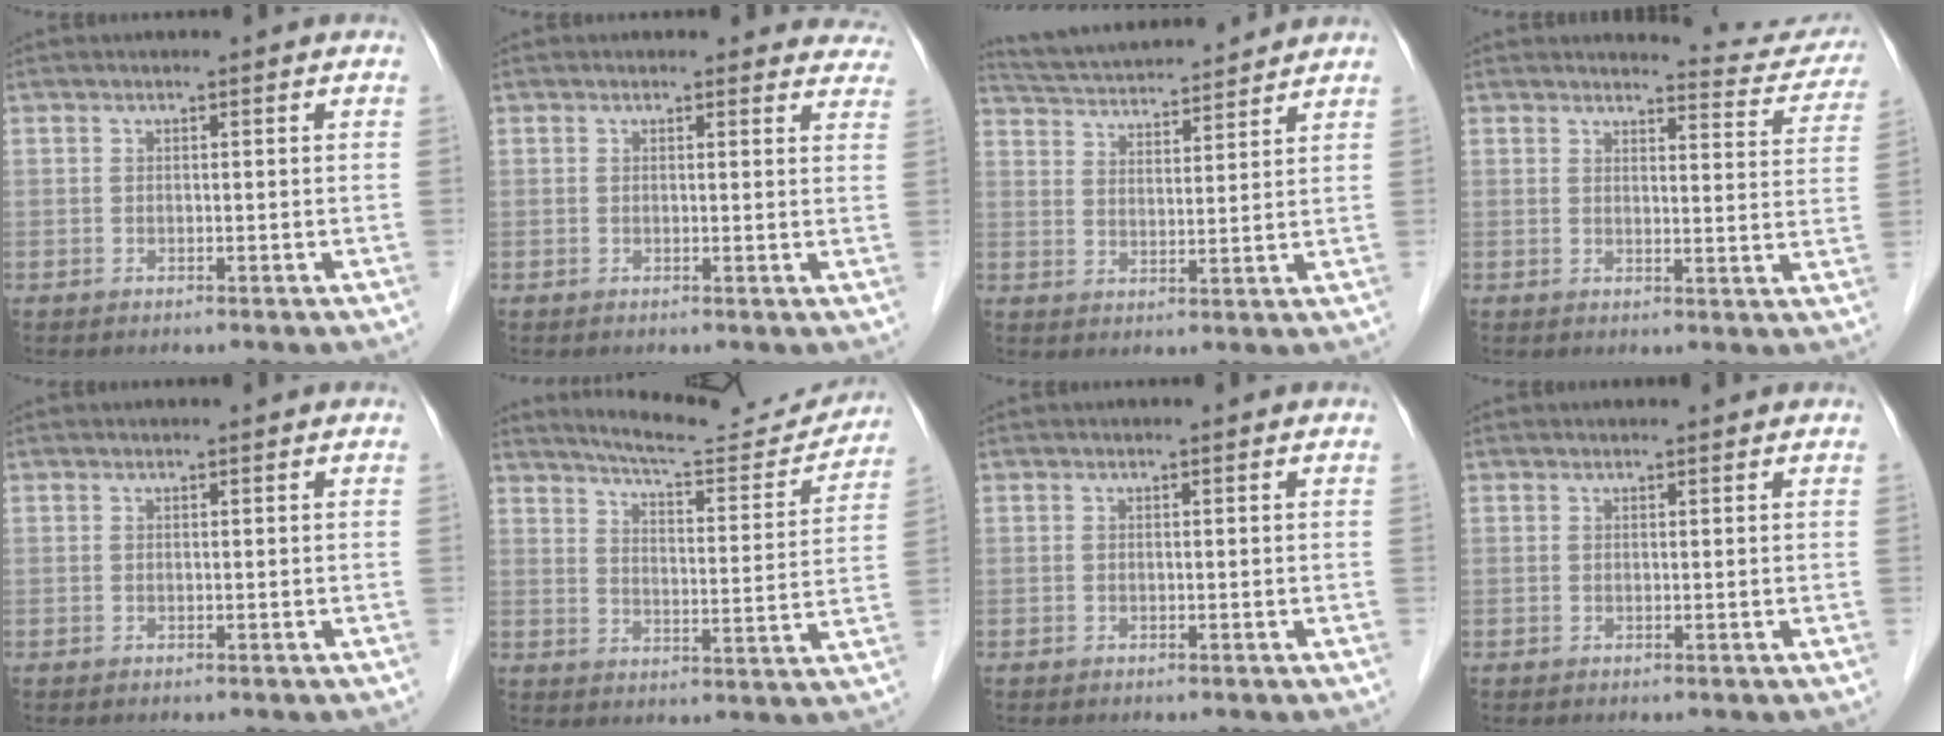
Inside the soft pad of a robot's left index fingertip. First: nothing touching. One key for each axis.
{"total": 5.8, "fx": 5.3, "fy": 2.4, "fz": -0.2, "tx": 0.042, "ty": -0.013, "tz": 0.020}
{"total": 13.8, "fx": 13.0, "fy": 1.7, "fz": 4.2, "tx": -0.078, "ty": 0.026, "tz": 0.203}
{"total": 7.6, "fx": 7.6, "fy": 0.9, "fz": -0.4, "tx": 0.016, "ty": -0.038, "tz": 0.068}
{"total": 0.0}
{"total": 15.3, "fx": 14.8, "fy": 1.5, "fz": 3.5, "tx": -0.053, "ty": -0.032, "tz": 0.198}
{"total": 0.0}
{"total": 0.9, "fx": 0.8, "fy": 0.2, "fz": 0.1, "tx": -0.011, "ty": 0.005, "tz": 0.009}